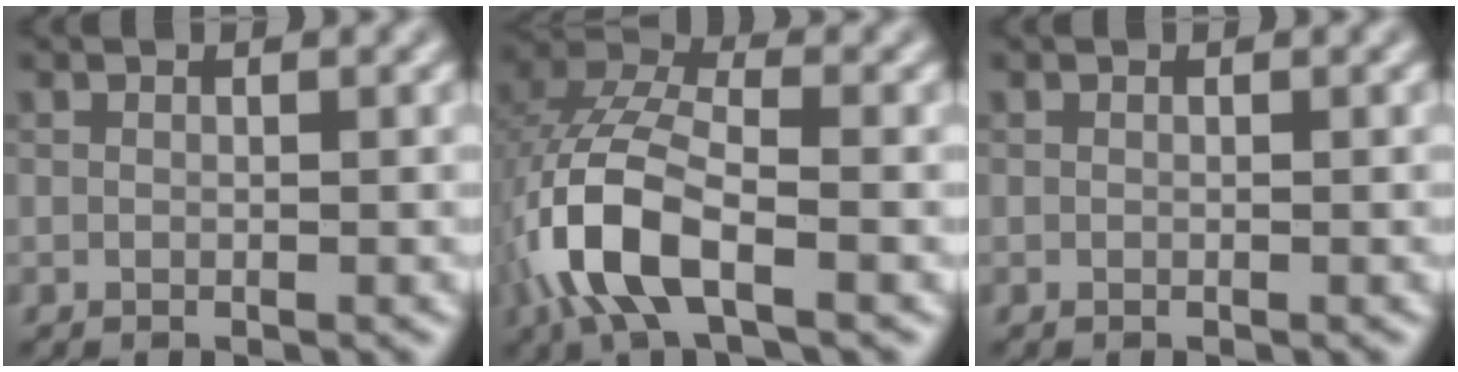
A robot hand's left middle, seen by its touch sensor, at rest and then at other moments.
{"total": 8.1, "force": [-3.0, 3.5, 6.7], "torque": [-0.157, 0.008, -0.067]}
{"total": 0.0}